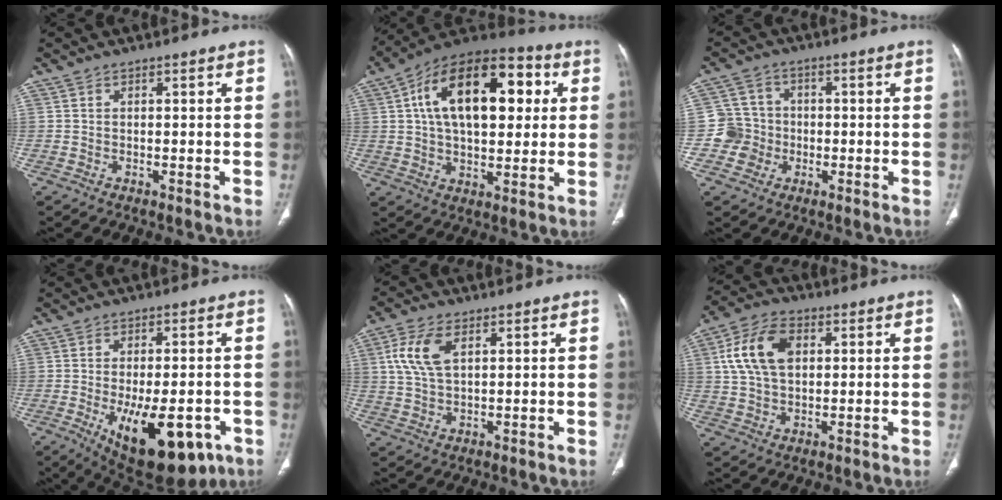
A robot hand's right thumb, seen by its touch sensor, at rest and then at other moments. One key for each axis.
{"total": 23.0, "fx": 5.4, "fy": 12.6, "fz": 18.4, "tx": -0.268, "ty": 0.019, "tz": 0.076}
{"total": 6.6, "fx": -1.5, "fy": 6.4, "fz": 0.5, "tx": 0.023, "ty": 0.017, "tz": -0.033}
{"total": 17.8, "fx": -6.7, "fy": 8.3, "fz": 14.3, "tx": -0.190, "ty": 0.000, "tz": -0.076}
{"total": 8.0, "fx": 2.7, "fy": 4.2, "fz": 6.2, "tx": -0.139, "ty": 0.002, "tz": 0.056}
{"total": 11.9, "fx": 2.9, "fy": 7.6, "fz": 8.7, "tx": -0.163, "ty": 0.013, "tz": 0.050}